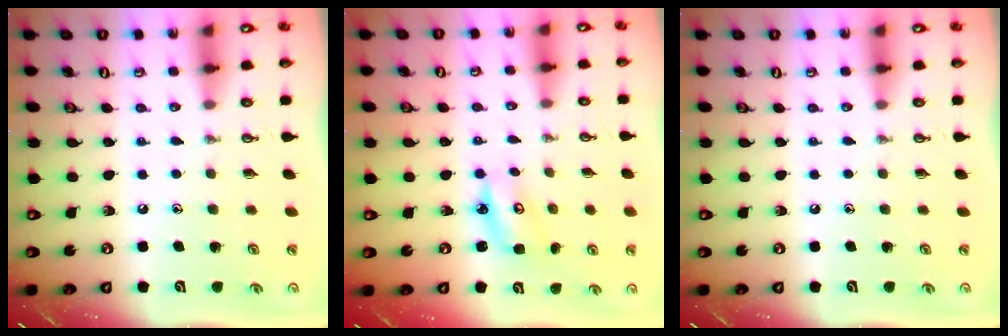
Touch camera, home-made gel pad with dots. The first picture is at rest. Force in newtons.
{"total": 4.3, "press": 4.3, "slide": 0.4}
{"total": 0.0}